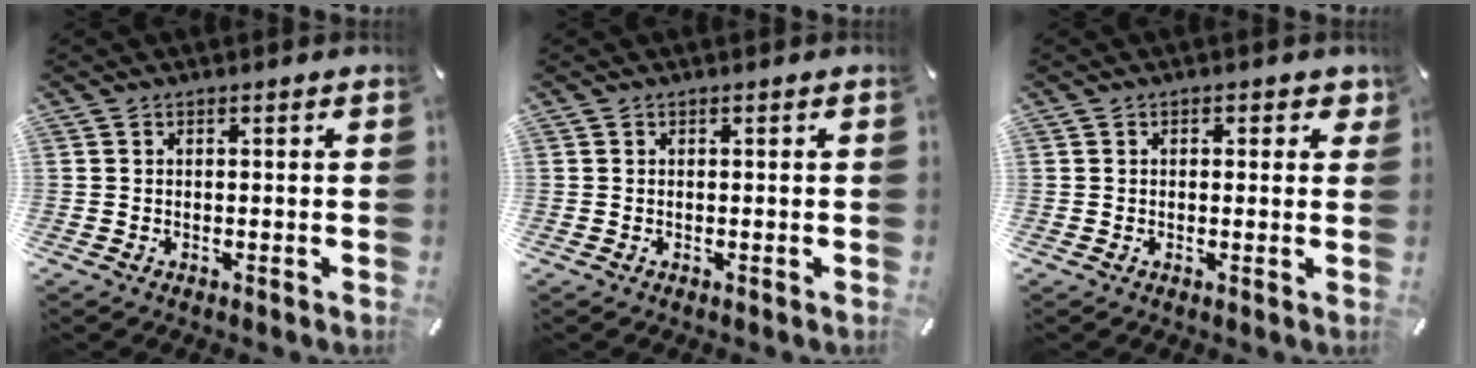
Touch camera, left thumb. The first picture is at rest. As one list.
[{"total": 0.0}, {"total": 1.7, "force": [0.1, 1.3, 1.2], "torque": [-0.007, 0.001, -0.002]}]